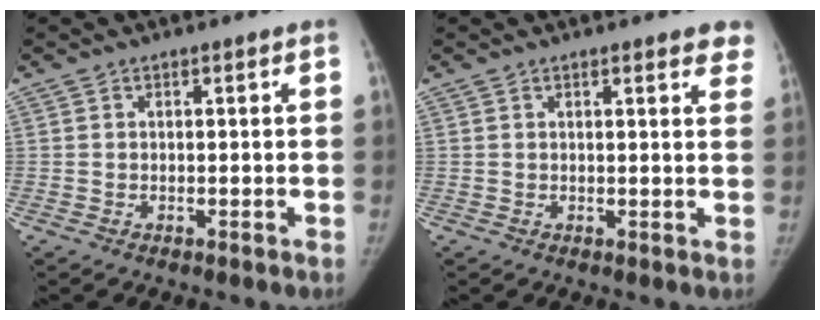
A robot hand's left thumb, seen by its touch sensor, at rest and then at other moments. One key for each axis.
{"total": 4.6, "fx": 3.4, "fy": 1.3, "fz": 2.7, "tx": -0.006, "ty": -0.009, "tz": 0.028}